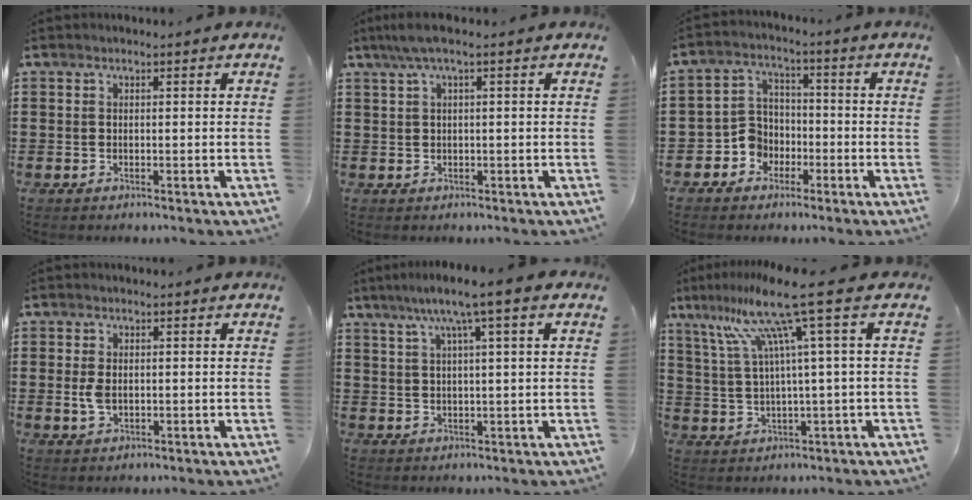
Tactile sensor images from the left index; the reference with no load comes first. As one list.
[{"total": 2.3, "force": [0.4, 0.3, 2.3], "torque": [-0.049, -0.002, 0.003]}, {"total": 5.6, "force": [-2.7, 4.7, 1.3], "torque": [-0.056, 0.006, -0.059]}, {"total": 2.9, "force": [-0.1, 1.7, 2.3], "torque": [-0.062, -0.002, -0.006]}, {"total": 5.8, "force": [2.9, -0.1, 5.0], "torque": [-0.107, 0.003, 0.044]}, {"total": 12.1, "force": [5.6, -0.5, 10.7], "torque": [-0.239, -0.026, 0.080]}]